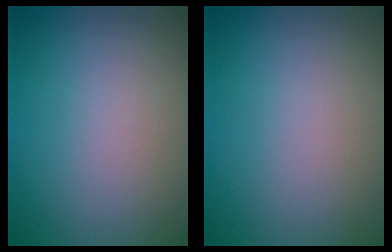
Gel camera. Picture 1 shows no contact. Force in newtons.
{"total": 0.0}